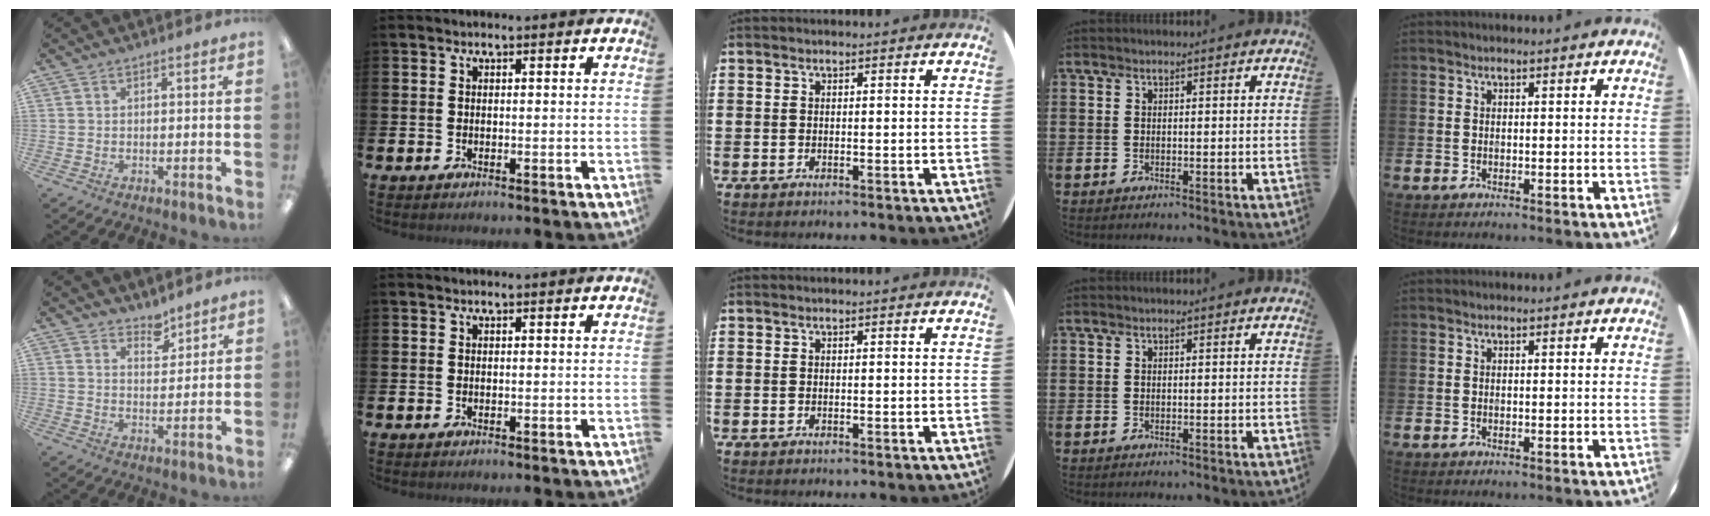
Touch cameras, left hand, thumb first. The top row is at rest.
{"thumb": {"total": 4.7, "force": [4.3, 1.7, 0.8], "torque": [-0.002, -0.031, 0.076]}}